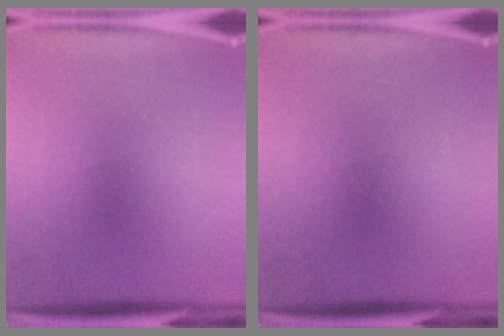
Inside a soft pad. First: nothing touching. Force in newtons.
{"total": 0.0}